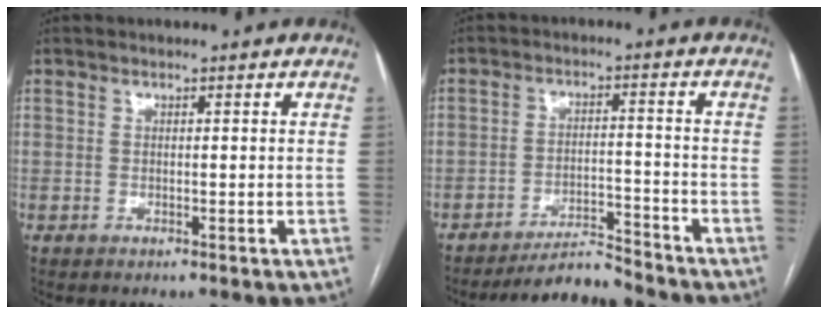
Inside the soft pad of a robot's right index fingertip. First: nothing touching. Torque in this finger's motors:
{"motor_torque": [-0.68, -0.39, -0.60, -0.18]}